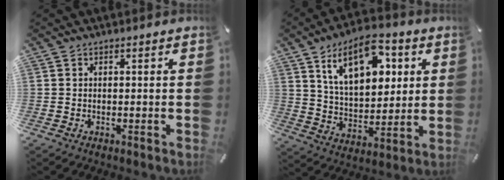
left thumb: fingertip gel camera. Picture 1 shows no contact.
{"total": 16.6, "force": [8.1, 9.3, 11.2], "torque": [-0.177, -0.014, 0.140]}